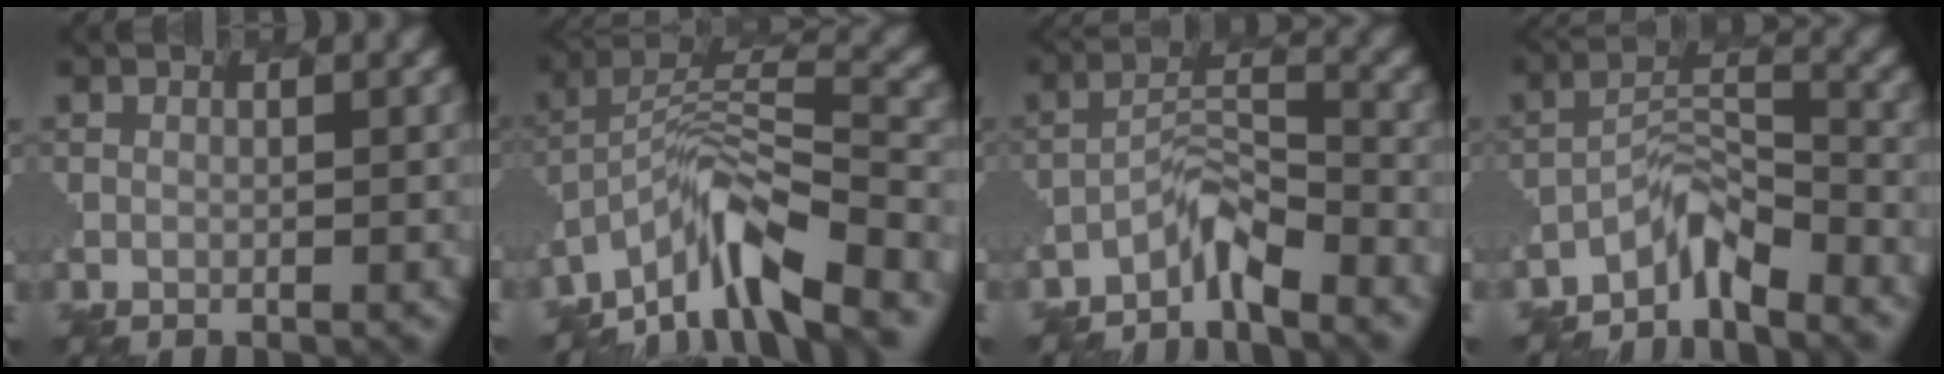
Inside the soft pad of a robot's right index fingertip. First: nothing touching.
{"total": 8.1, "force": [-6.2, 2.1, 4.7], "torque": [-0.082, 0.016, -0.129]}
{"total": 3.3, "force": [-3.0, 0.5, 1.2], "torque": [-0.033, 0.009, -0.068]}
{"total": 3.6, "force": [-3.3, 0.7, 1.1], "torque": [-0.028, 0.008, -0.074]}